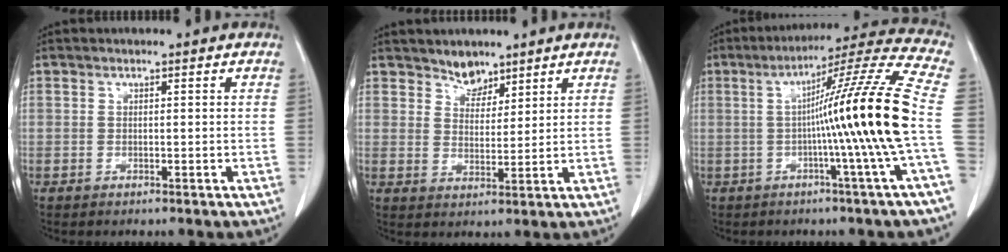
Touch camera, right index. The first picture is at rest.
{"total": 3.7, "force": [3.1, 1.9, 0.7], "torque": [-0.008, -0.001, 0.056]}
{"total": 17.1, "force": [-1.3, -3.3, 16.7], "torque": [-0.237, 0.003, -0.031]}